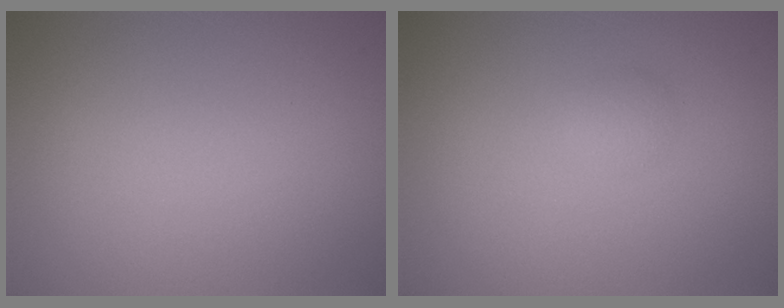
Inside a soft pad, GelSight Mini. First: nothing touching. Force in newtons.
{"total": 0.9, "press": 0.9, "slide": 0.0}